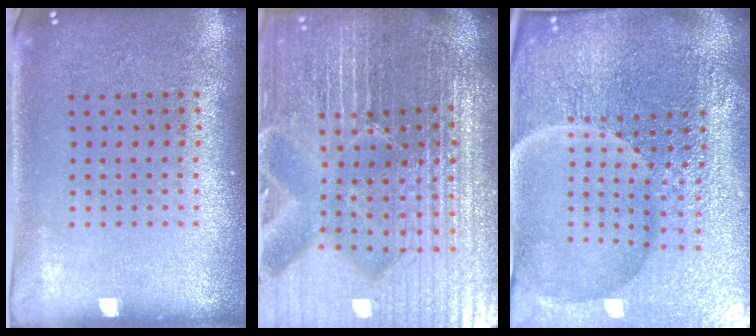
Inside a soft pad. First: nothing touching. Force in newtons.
{"total": 7.2, "press": 6.3, "slide": 3.5}
{"total": 6.3, "press": 5.7, "slide": 2.7}